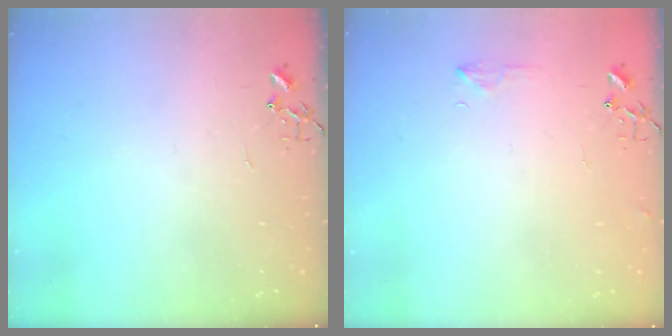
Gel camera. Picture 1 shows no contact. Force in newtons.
{"total": 6.1, "press": 6.0, "slide": 0.9}